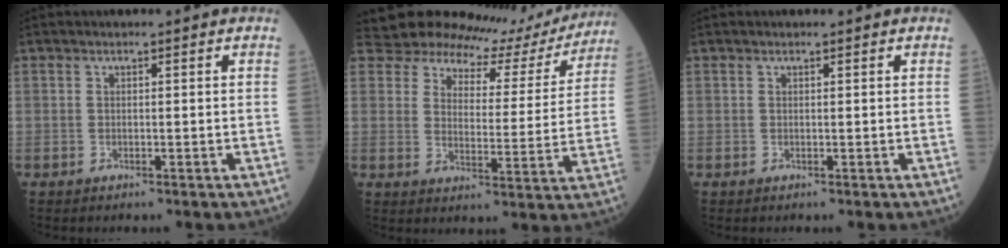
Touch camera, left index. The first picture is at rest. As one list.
[{"total": 15.2, "force": [14.5, 4.2, 1.6], "torque": [-0.009, -0.036, 0.167]}, {"total": 0.0}]